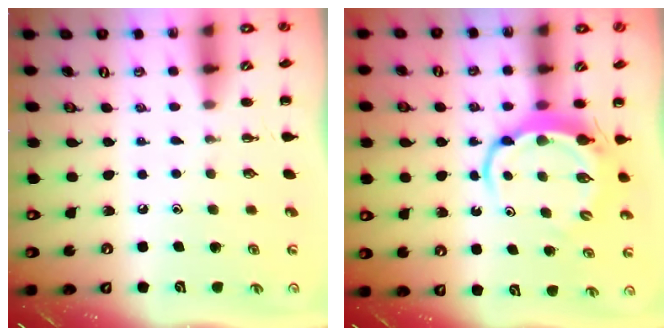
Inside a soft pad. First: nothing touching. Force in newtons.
{"total": 6.7, "press": 6.6, "slide": 0.9}